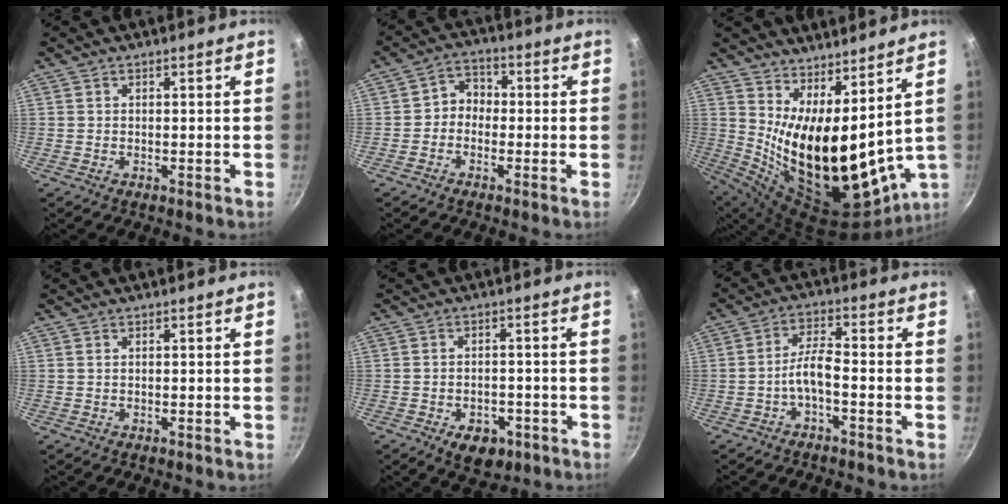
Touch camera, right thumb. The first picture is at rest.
{"total": 4.3, "force": [-1.1, 3.6, 2.2], "torque": [-0.011, 0.024, -0.032]}
{"total": 19.8, "force": [8.7, 7.4, 16.2], "torque": [-0.246, -0.094, 0.167]}
{"total": 0.0}
{"total": 7.0, "force": [-3.4, 4.5, 4.2], "torque": [-0.037, 0.016, -0.037]}
{"total": 4.9, "force": [-2.4, 1.4, 4.0], "torque": [-0.083, 0.033, -0.048]}